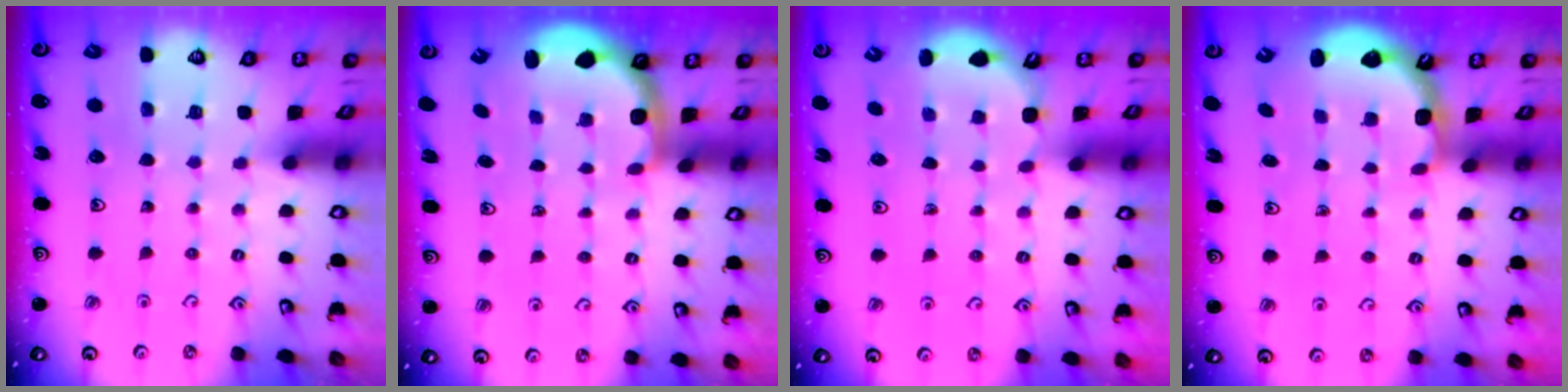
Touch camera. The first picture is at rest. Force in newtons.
{"total": 2.1, "press": 1.9, "slide": 1.0}
{"total": 2.5, "press": 2.1, "slide": 1.5}
{"total": 2.5, "press": 2.1, "slide": 1.3}